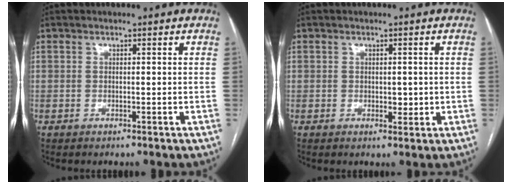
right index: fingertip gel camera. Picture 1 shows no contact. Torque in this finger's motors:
{"motor_torque": [0.21, 0.19, 0.02, 0.03]}